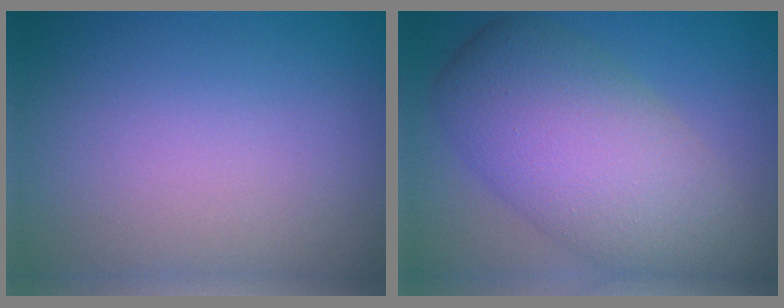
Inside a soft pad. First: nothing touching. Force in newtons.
{"total": 9.7, "press": 9.7, "slide": 0.6}